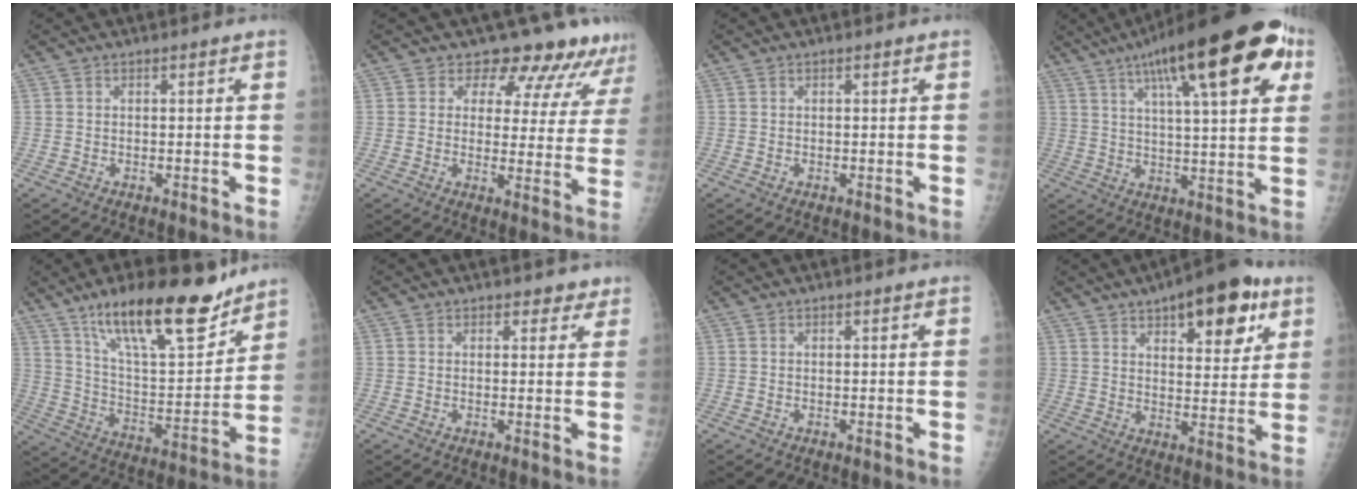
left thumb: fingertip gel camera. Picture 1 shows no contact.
{"total": 12.3, "force": [11.0, 5.3, 1.8], "torque": [0.031, -0.065, 0.109]}
{"total": 0.0}
{"total": 22.2, "force": [10.5, 6.1, 18.6], "torque": [-0.251, -0.001, 0.145]}
{"total": 22.1, "force": [15.5, 6.8, 14.2], "torque": [-0.199, -0.076, 0.264]}
{"total": 2.5, "force": [1.8, 1.6, 0.6], "torque": [0.021, -0.007, 0.016]}
{"total": 0.0}
{"total": 15.6, "force": [8.1, 6.6, 11.6], "torque": [-0.118, -0.026, 0.113]}